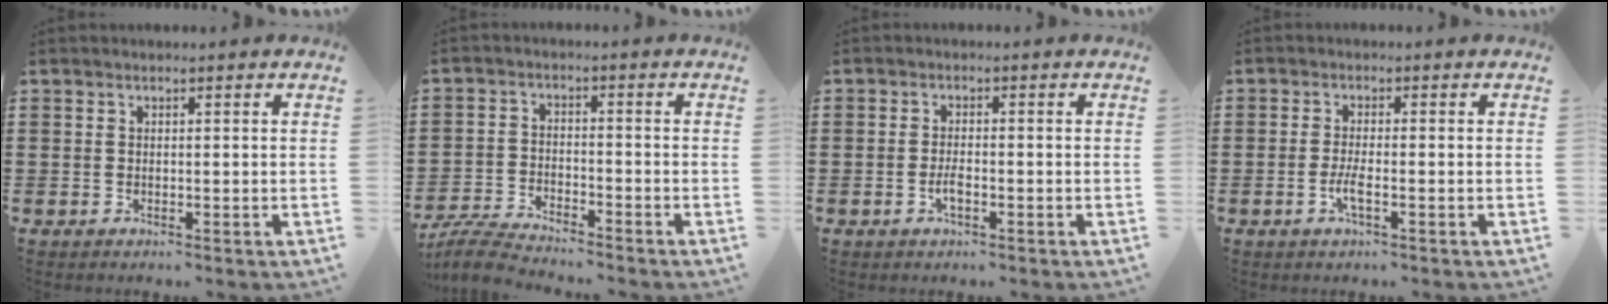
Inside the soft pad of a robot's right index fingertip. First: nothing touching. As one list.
[{"total": 5.1, "force": [-5.0, 0.1, 1.2], "torque": [-0.042, -0.006, -0.103]}, {"total": 2.3, "force": [-0.9, 0.7, 2.0], "torque": [-0.044, -0.001, -0.019]}, {"total": 2.8, "force": [-1.2, 0.4, 2.5], "torque": [-0.052, -0.003, -0.023]}]